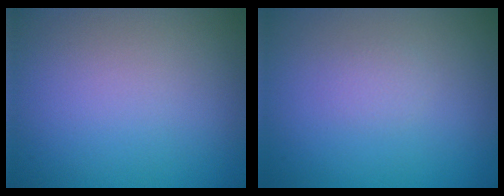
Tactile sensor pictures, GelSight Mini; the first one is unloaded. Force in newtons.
{"total": 0.8, "press": 0.8, "slide": 0.1}